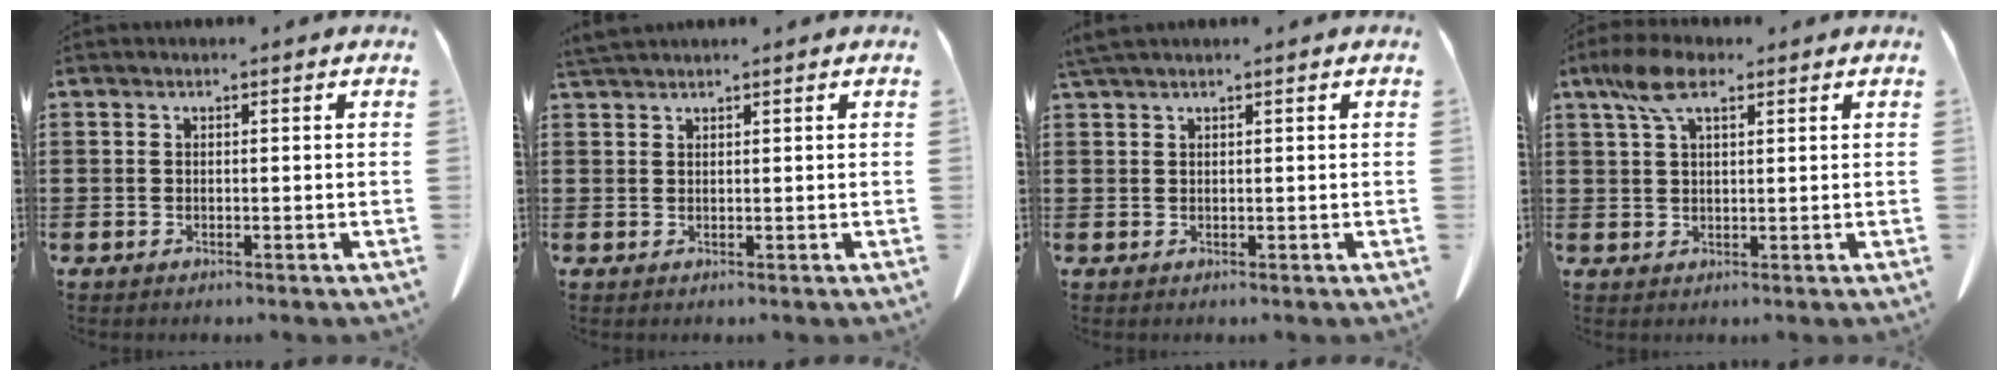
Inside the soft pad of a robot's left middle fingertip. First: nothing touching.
{"total": 1.6, "force": [1.5, 0.1, 0.6], "torque": [-0.015, -0.001, 0.031]}
{"total": 1.3, "force": [1.1, -0.1, 0.7], "torque": [-0.016, -0.002, 0.022]}
{"total": 6.3, "force": [3.2, 2.3, 4.9], "torque": [-0.111, 0.007, 0.056]}